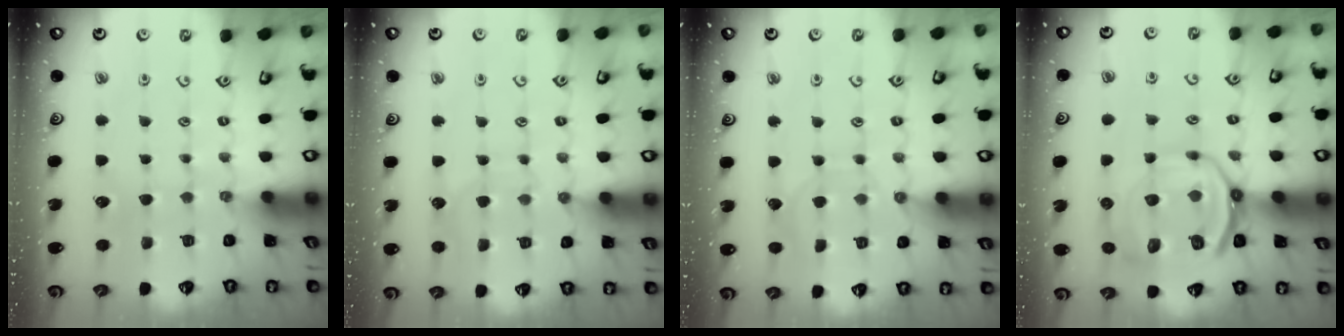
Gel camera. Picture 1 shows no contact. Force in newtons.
{"total": 7.8, "press": 7.8, "slide": 0.4}
{"total": 5.0, "press": 5.0, "slide": 0.5}
{"total": 14.0, "press": 13.8, "slide": 2.3}